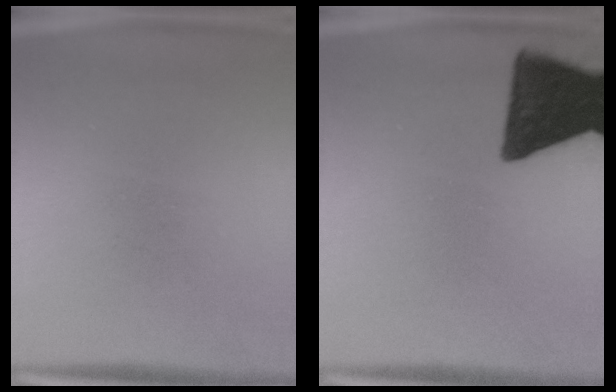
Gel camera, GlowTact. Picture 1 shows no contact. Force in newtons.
{"total": 15.8}